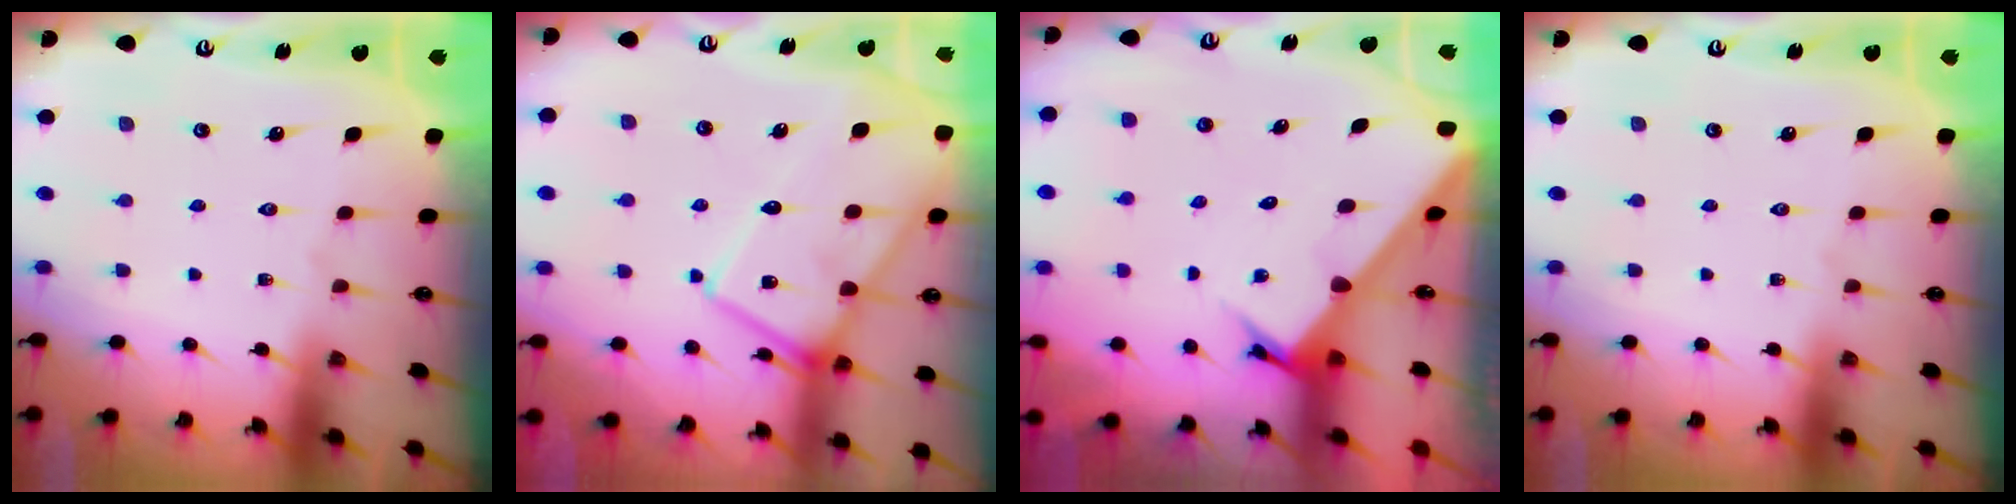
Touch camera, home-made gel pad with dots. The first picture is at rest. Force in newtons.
{"total": 13.9, "press": 13.8, "slide": 1.3}
{"total": 2.9, "press": 2.9, "slide": 0.2}
{"total": 0.0}